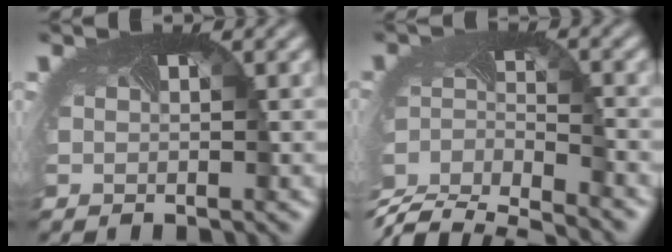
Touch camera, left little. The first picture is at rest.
{"total": 7.0, "force": [-6.3, 1.6, 2.5], "torque": [-0.067, -0.026, -0.117]}